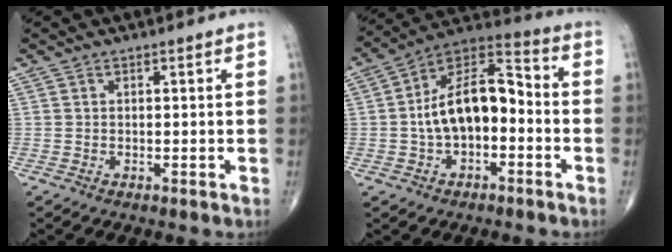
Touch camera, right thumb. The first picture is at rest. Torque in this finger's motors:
{"motor_torque": [2.27, 2.12, 1.36, -0.55, 0.15]}